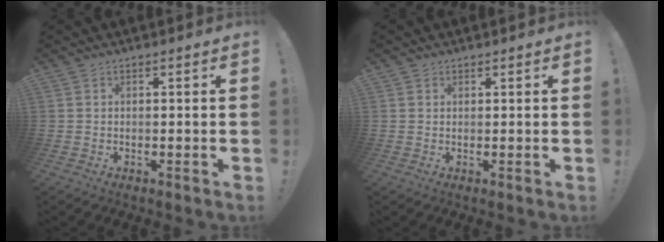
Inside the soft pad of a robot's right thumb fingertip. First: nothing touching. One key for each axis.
{"total": 0.7, "fx": 0.7, "fy": 0.3, "fz": 0.0, "tx": 0.004, "ty": -0.003, "tz": 0.012}